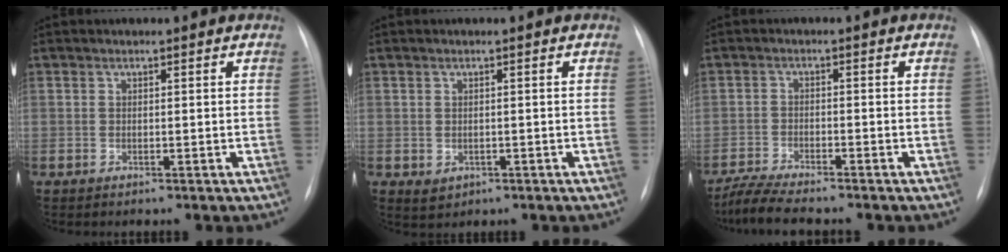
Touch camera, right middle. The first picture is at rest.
{"total": 1.9, "force": [-0.5, 1.6, 0.9], "torque": [-0.014, -0.002, 0.003]}
{"total": 5.9, "force": [-5.2, 0.0, 2.7], "torque": [-0.053, -0.019, -0.094]}